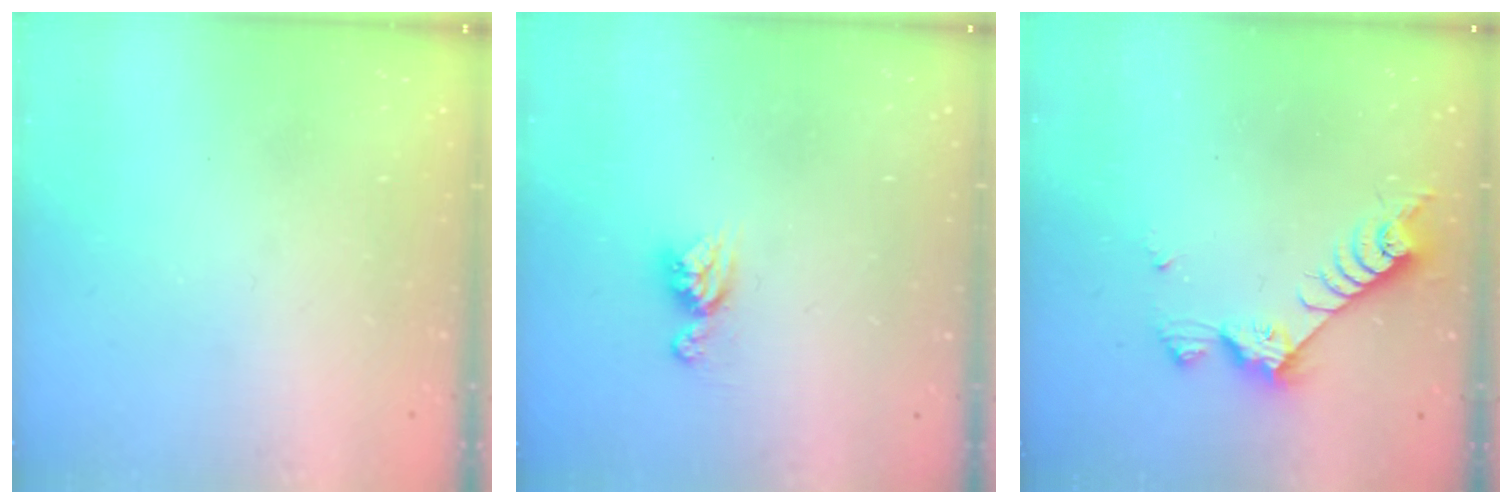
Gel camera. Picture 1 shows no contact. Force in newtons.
{"total": 8.0, "press": 7.9, "slide": 0.7}
{"total": 7.9, "press": 7.8, "slide": 1.3}